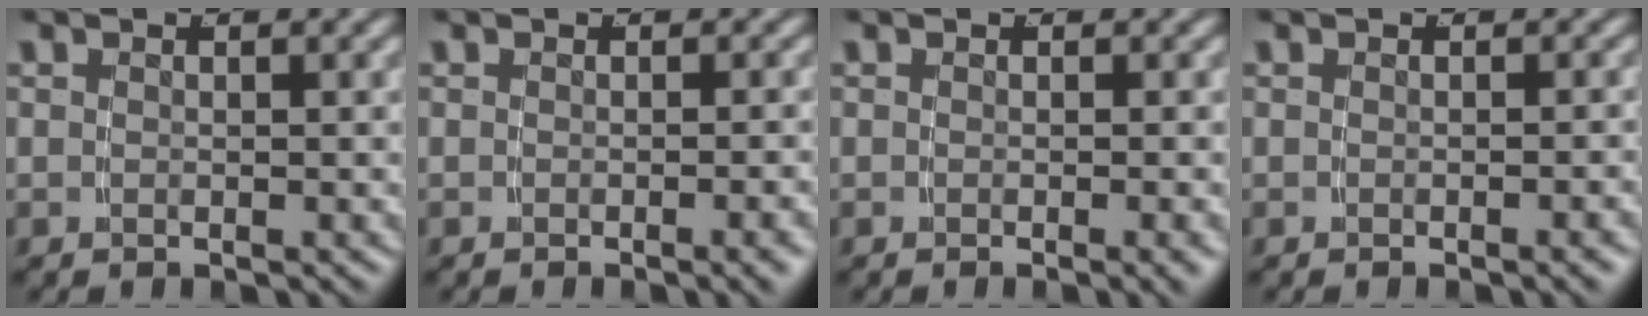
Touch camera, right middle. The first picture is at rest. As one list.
[{"total": 1.0, "force": [-0.6, -0.3, 0.7], "torque": [-0.010, 0.007, -0.012]}, {"total": 0.8, "force": [-0.3, -0.3, 0.7], "torque": [-0.008, 0.004, -0.006]}, {"total": 0.7, "force": [-0.5, -0.2, 0.5], "torque": [-0.007, 0.007, -0.011]}]